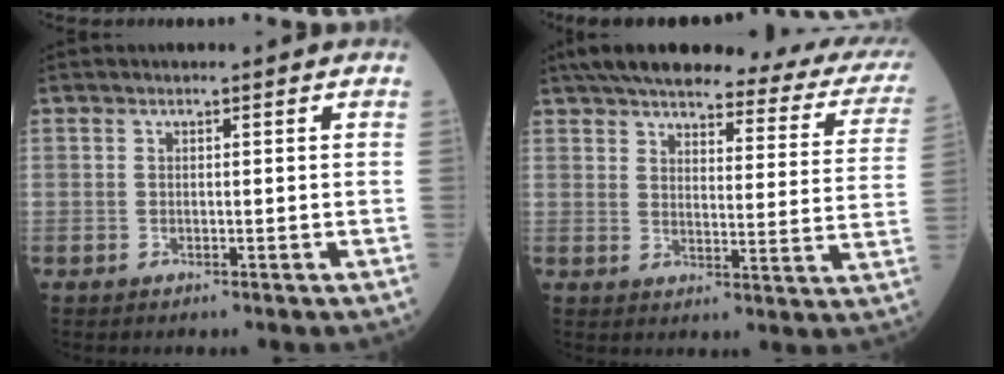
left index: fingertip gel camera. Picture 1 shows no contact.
{"total": 26.7, "force": [22.7, 5.8, 12.9], "torque": [-0.176, -0.014, 0.258]}